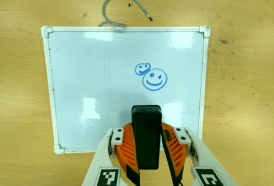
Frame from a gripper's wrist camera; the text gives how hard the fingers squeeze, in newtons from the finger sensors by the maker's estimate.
{"total": 9.0, "left": 7.5, "right": 10.5}